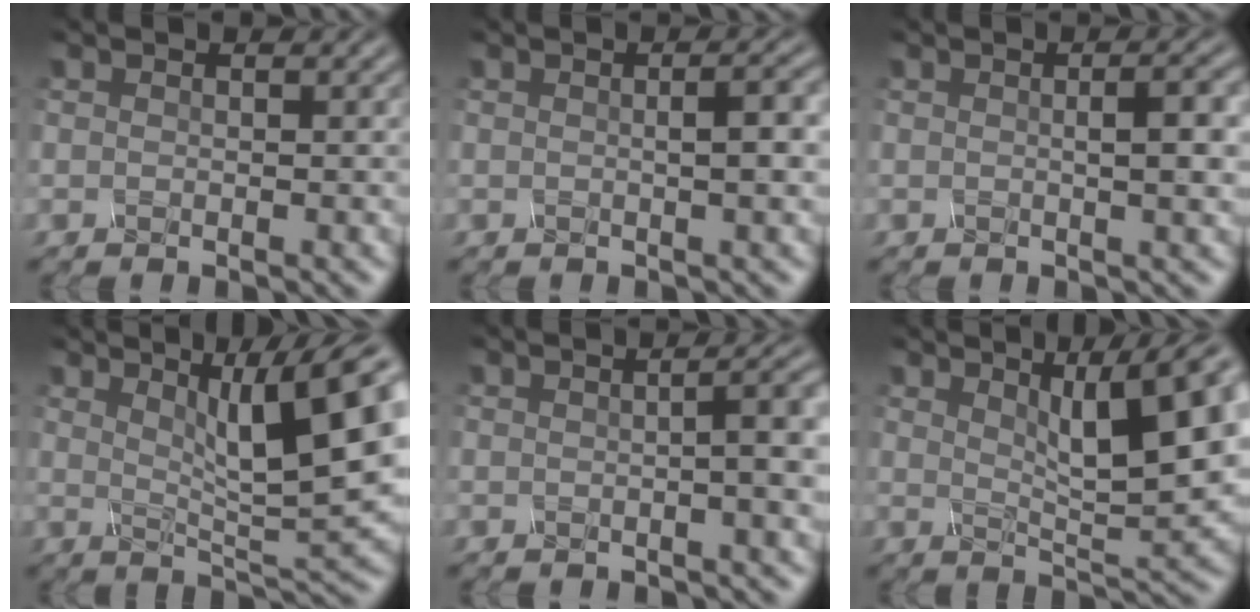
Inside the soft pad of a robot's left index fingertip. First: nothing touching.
{"total": 3.1, "force": [0.1, 0.9, 3.0], "torque": [-0.030, 0.010, -0.005]}
{"total": 3.5, "force": [0.2, 1.0, 3.4], "torque": [-0.037, 0.009, -0.002]}
{"total": 11.2, "force": [4.4, 2.3, 10.0], "torque": [-0.134, 0.008, 0.076]}
{"total": 5.6, "force": [0.2, 1.8, 5.2], "torque": [-0.043, 0.019, -0.002]}
{"total": 11.9, "force": [4.6, 3.9, 10.3], "torque": [-0.103, 0.023, 0.061]}